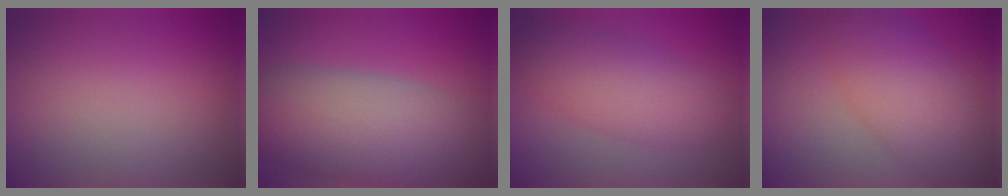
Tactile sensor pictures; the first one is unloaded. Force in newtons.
{"total": 9.4, "press": 9.4, "slide": 0.7}
{"total": 5.3, "press": 5.3, "slide": 0.0}
{"total": 6.4, "press": 6.4, "slide": 0.2}